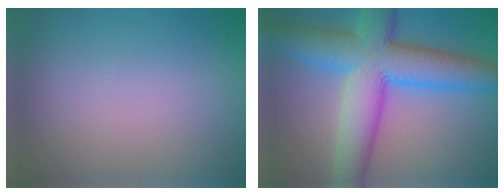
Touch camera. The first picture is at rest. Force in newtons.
{"total": 11.1, "press": 11.1, "slide": 0.1}